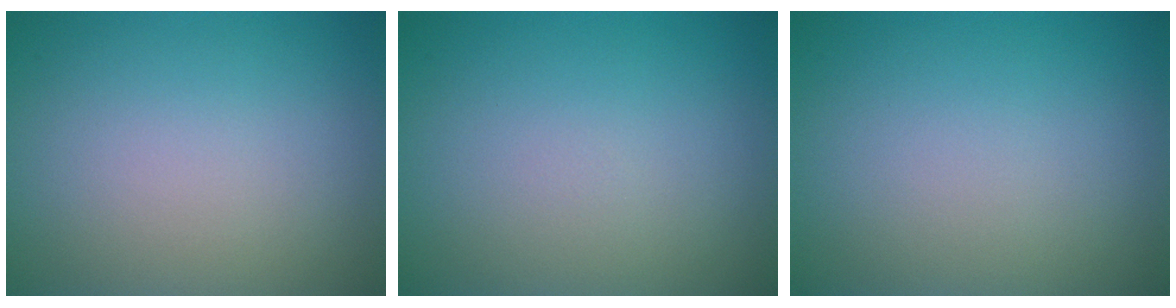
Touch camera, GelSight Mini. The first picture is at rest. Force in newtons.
{"total": 0.0}
{"total": 0.0}